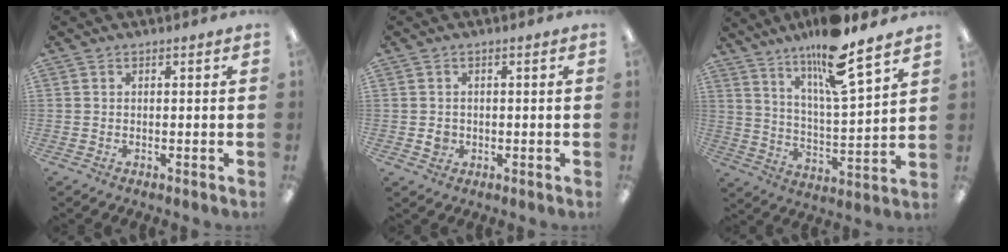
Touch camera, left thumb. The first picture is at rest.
{"total": 2.3, "force": [-0.1, 2.1, 0.8], "torque": [-0.007, 0.000, -0.005]}
{"total": 15.0, "force": [11.9, 1.7, 8.9], "torque": [-0.160, -0.076, 0.193]}